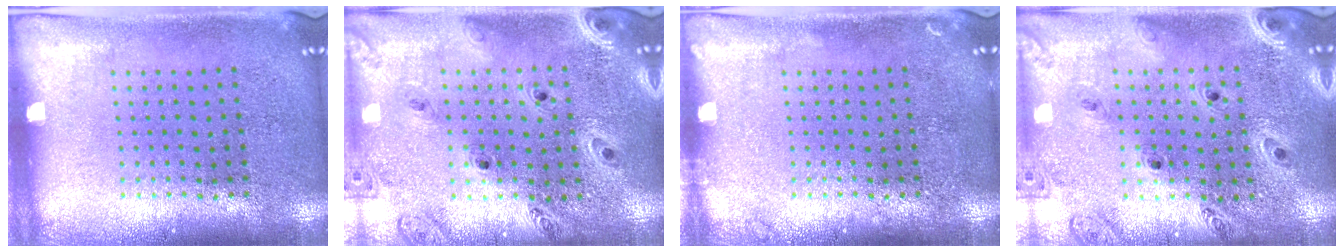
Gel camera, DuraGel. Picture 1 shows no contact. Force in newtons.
{"total": 1.3, "press": 1.3, "slide": 0.2}
{"total": 0.7, "press": 0.7, "slide": 0.2}
{"total": 1.3, "press": 1.3, "slide": 0.2}